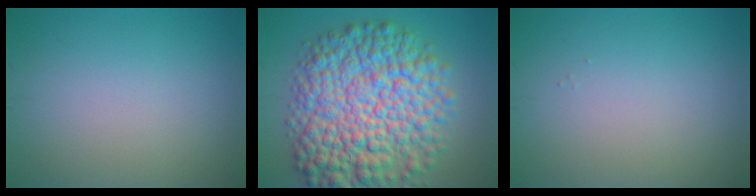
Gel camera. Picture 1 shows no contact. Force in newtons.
{"total": 12.8, "press": 12.8, "slide": 0.3}
{"total": 0.0}